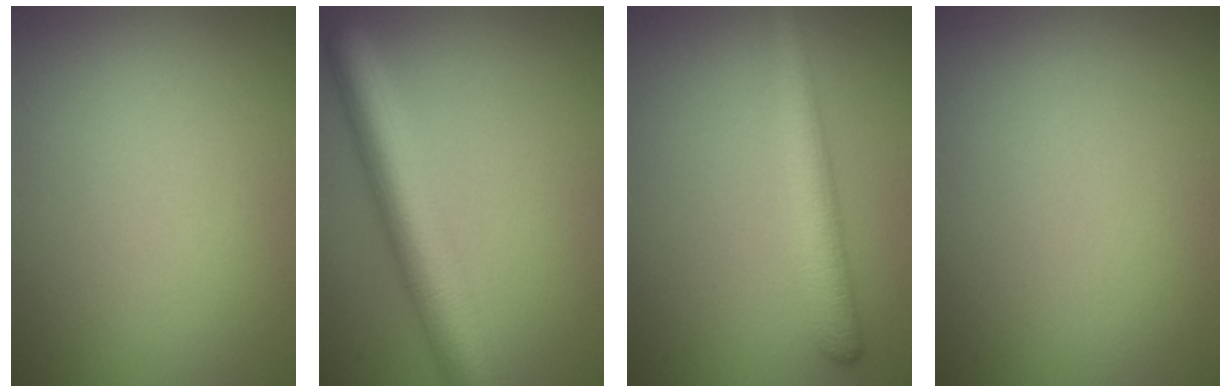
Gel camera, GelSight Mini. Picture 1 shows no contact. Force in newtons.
{"total": 6.7, "press": 6.7, "slide": 0.2}
{"total": 4.2, "press": 4.2, "slide": 0.1}
{"total": 0.0}